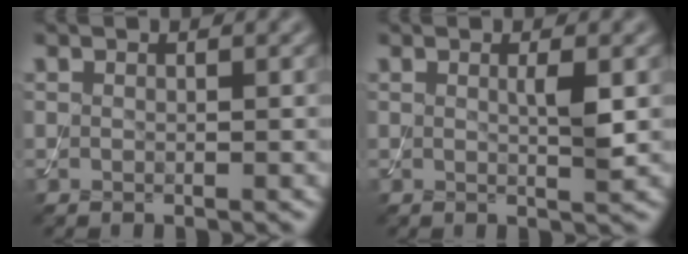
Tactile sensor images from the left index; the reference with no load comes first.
{"total": 1.8, "force": [0.3, 0.2, 1.8], "torque": [-0.030, -0.001, 0.003]}